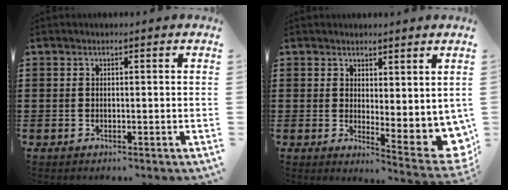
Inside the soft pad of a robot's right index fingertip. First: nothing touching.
{"total": 2.8, "force": [2.3, 1.2, 1.1], "torque": [-0.028, -0.024, 0.041]}